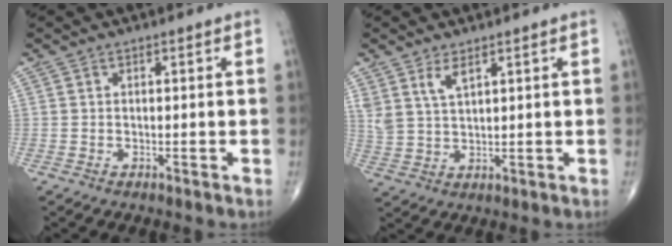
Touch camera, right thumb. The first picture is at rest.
{"total": 4.6, "force": [2.8, 1.8, 3.1], "torque": [-0.063, -0.015, 0.063]}